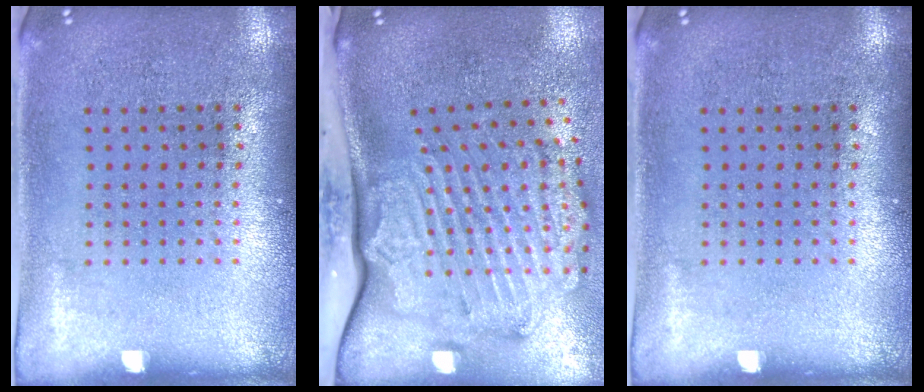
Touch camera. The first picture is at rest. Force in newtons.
{"total": 3.1, "press": 2.4, "slide": 2.0}
{"total": 0.0}